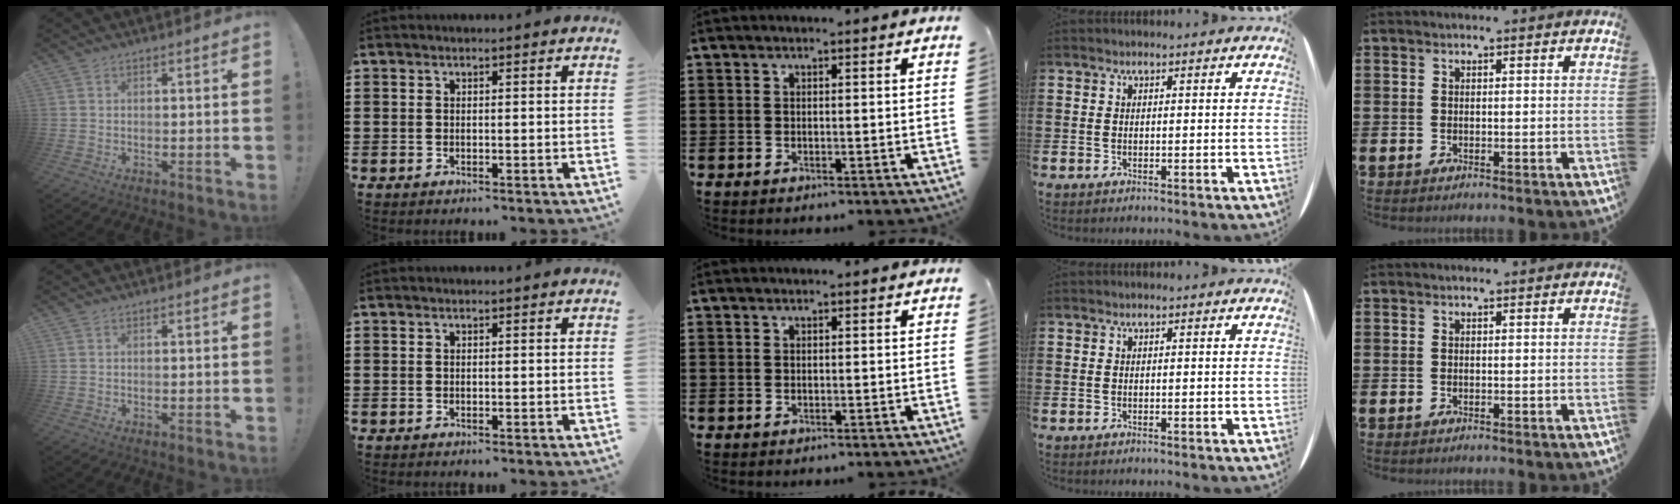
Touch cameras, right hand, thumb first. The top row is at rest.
{}